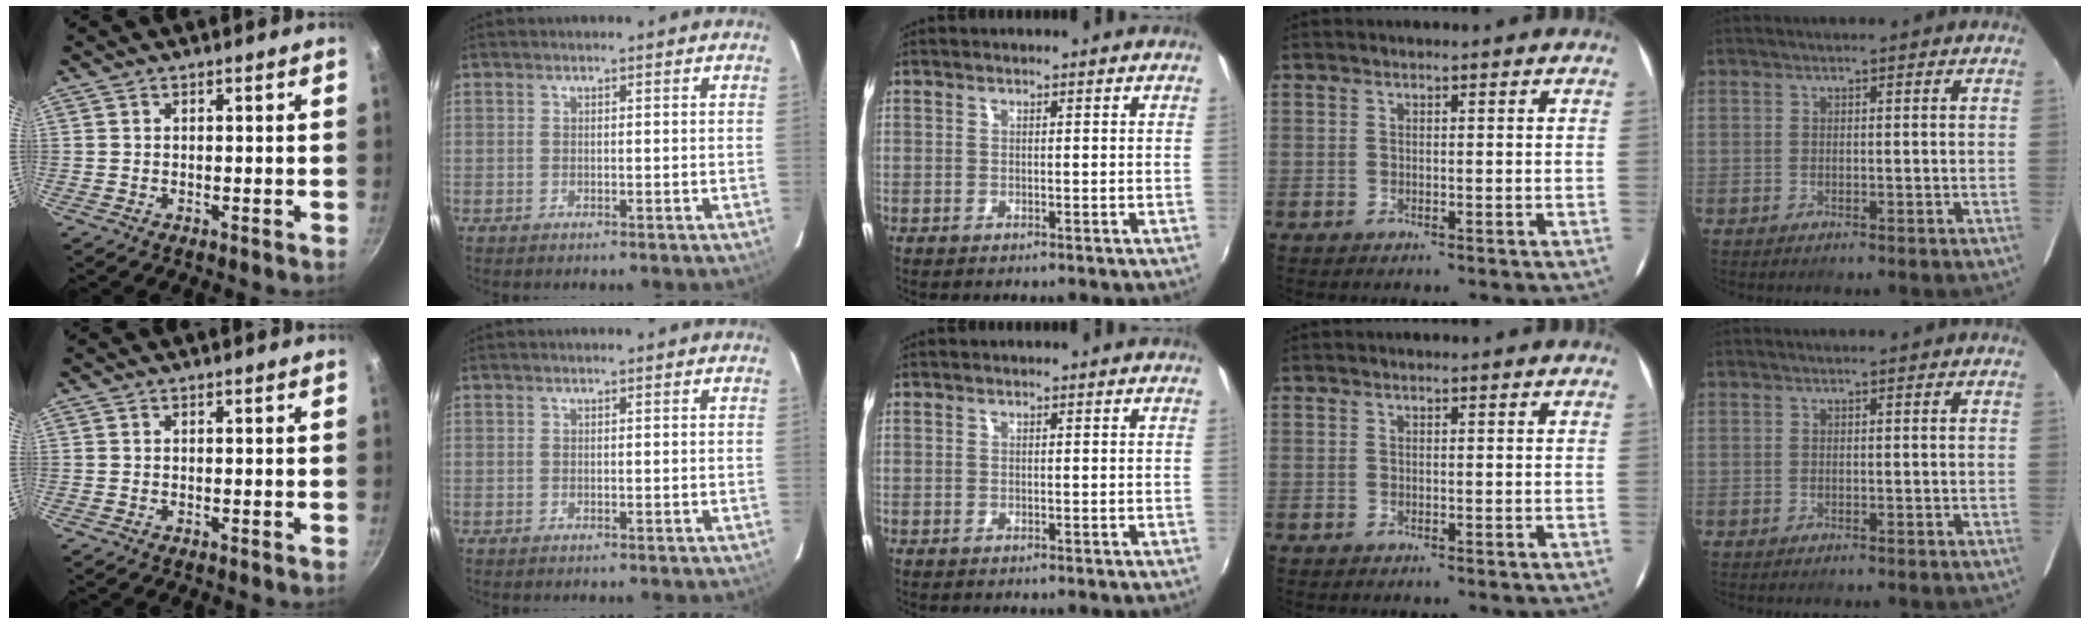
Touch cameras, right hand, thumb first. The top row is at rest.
{}